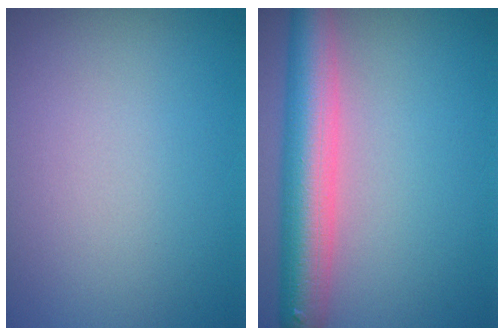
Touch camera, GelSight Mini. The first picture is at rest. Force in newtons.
{"total": 7.4, "press": 7.4, "slide": 0.4}